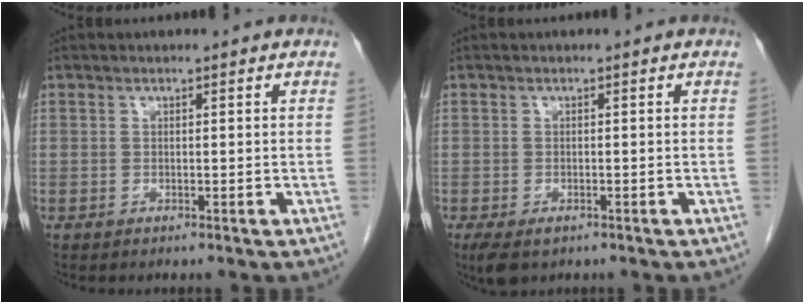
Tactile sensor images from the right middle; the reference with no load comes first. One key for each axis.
{"total": 4.0, "fx": -2.5, "fy": 2.0, "fz": 2.5, "tx": -0.049, "ty": -0.010, "tz": -0.038}